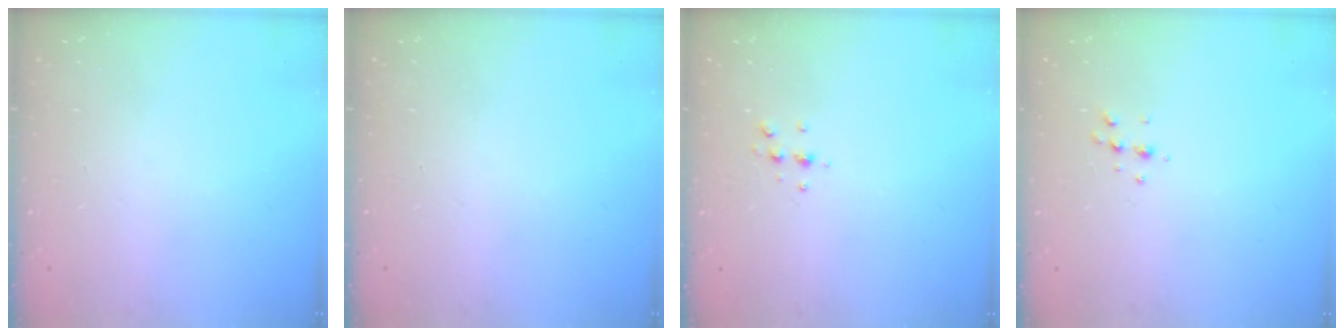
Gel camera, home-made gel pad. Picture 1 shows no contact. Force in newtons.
{"total": 0.0}
{"total": 4.7, "press": 4.6, "slide": 1.0}
{"total": 4.7, "press": 4.6, "slide": 0.9}